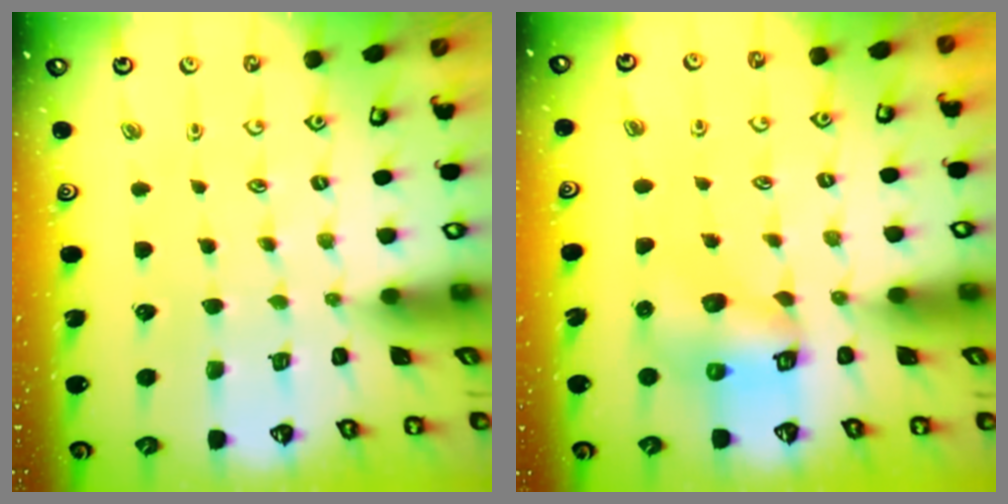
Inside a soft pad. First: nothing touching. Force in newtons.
{"total": 6.4, "press": 6.4, "slide": 0.7}